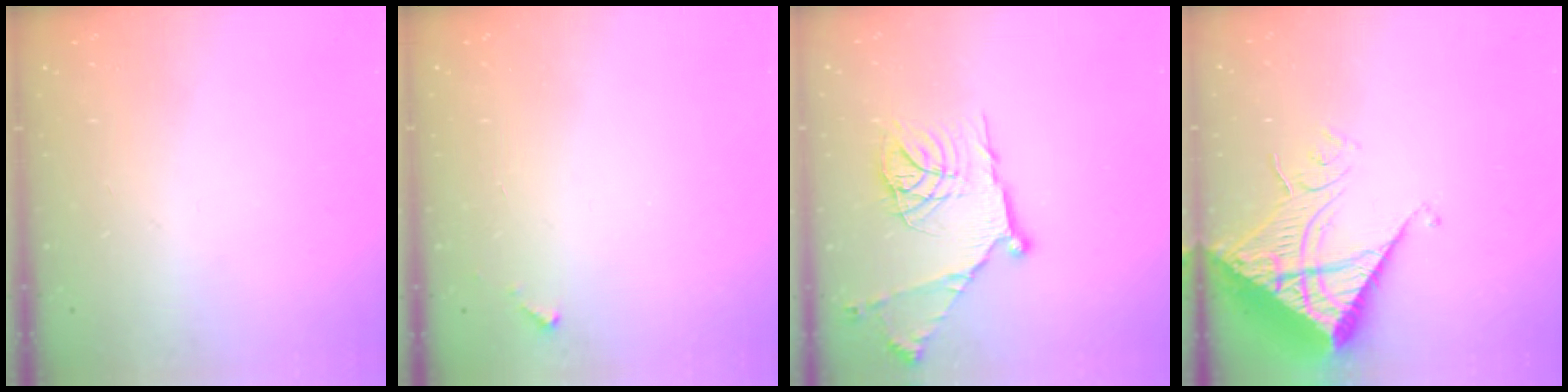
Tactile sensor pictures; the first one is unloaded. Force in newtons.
{"total": 2.8, "press": 2.8, "slide": 0.1}
{"total": 18.9, "press": 18.8, "slide": 1.9}
{"total": 16.2, "press": 16.1, "slide": 2.1}